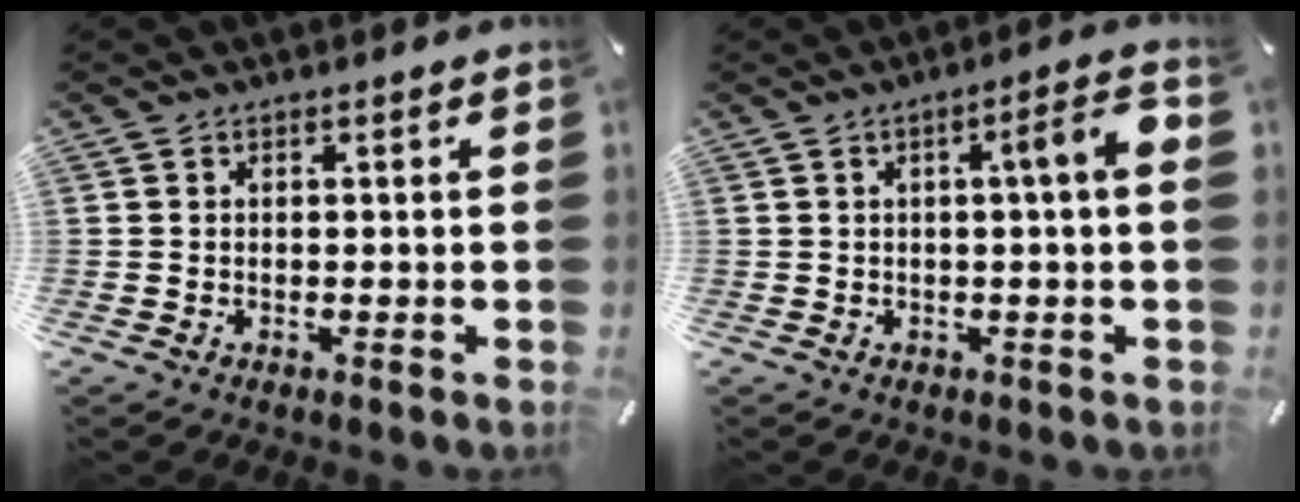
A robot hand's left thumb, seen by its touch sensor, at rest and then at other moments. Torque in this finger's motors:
{"motor_torque": [0.95, 1.46, 0.73, 0.00, 0.23]}